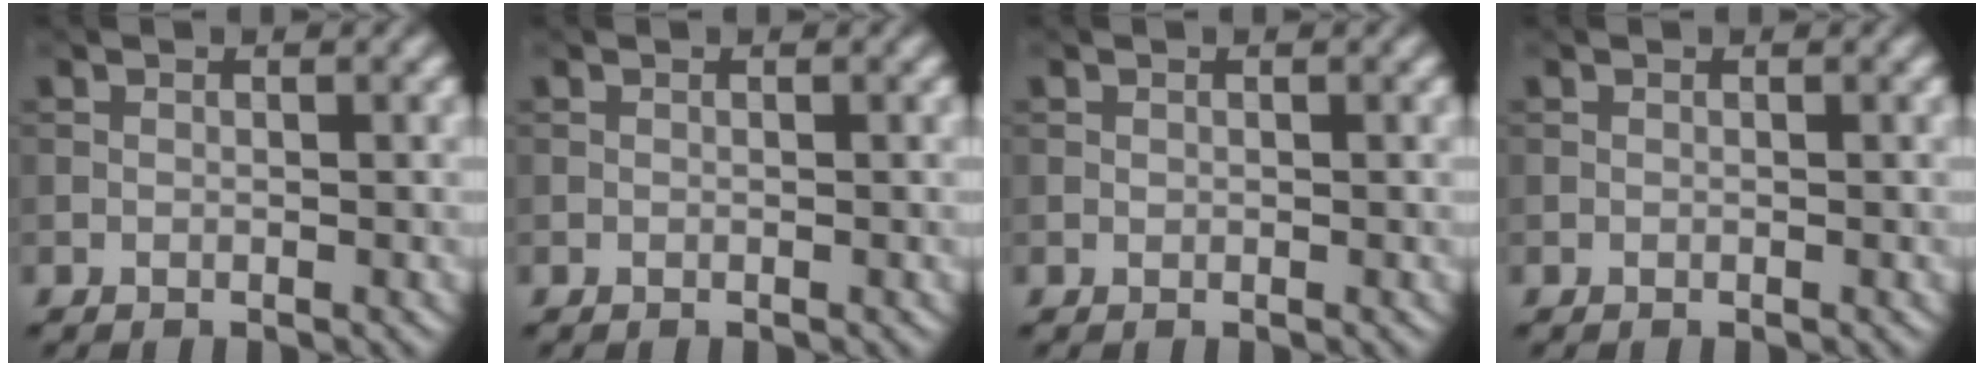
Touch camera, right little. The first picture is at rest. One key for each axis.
{"total": 0.0}
{"total": 0.0}
{"total": 0.0}